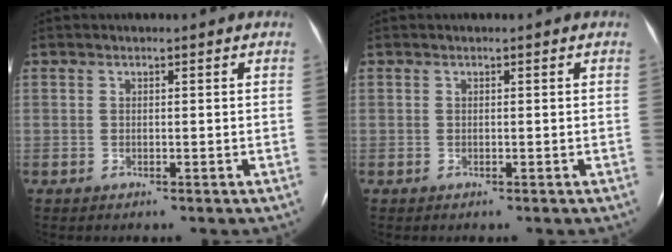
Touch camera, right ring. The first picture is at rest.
{"total": 0.0}